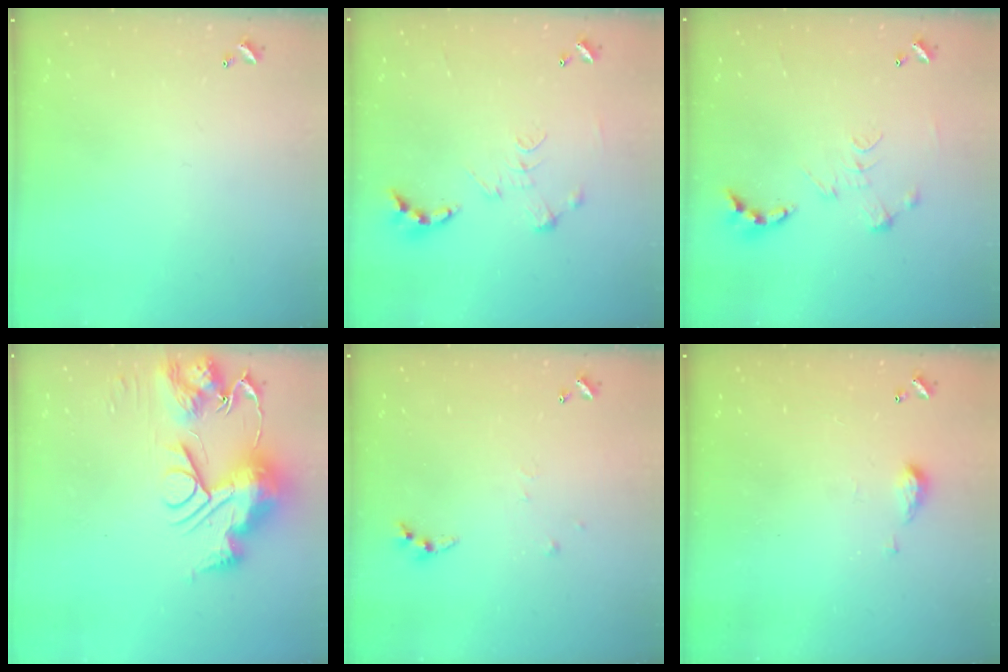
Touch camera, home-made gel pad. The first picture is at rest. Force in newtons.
{"total": 0.0}
{"total": 0.0}
{"total": 14.3, "press": 14.2, "slide": 1.6}
{"total": 4.9, "press": 4.9, "slide": 0.4}
{"total": 3.1, "press": 3.1, "slide": 0.6}